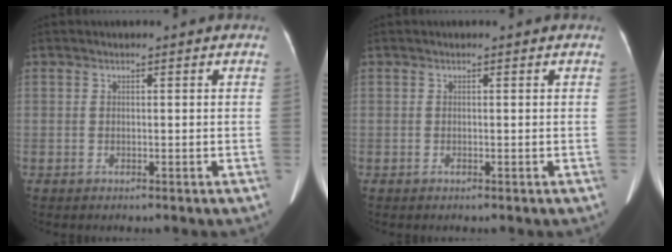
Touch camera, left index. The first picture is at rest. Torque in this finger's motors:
{"motor_torque": [0.08, 0.02, -0.01, -0.01]}